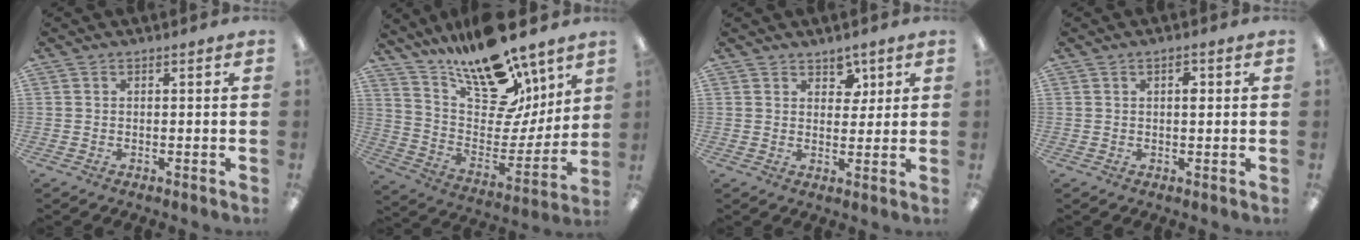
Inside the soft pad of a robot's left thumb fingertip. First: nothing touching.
{"total": 21.2, "force": [16.2, 8.7, 10.6], "torque": [-0.176, -0.122, 0.286]}
{"total": 4.3, "force": [2.9, 2.9, 1.2], "torque": [-0.002, -0.011, 0.048]}
{"total": 2.2, "force": [0.8, 1.0, 1.8], "torque": [-0.022, 0.000, 0.009]}